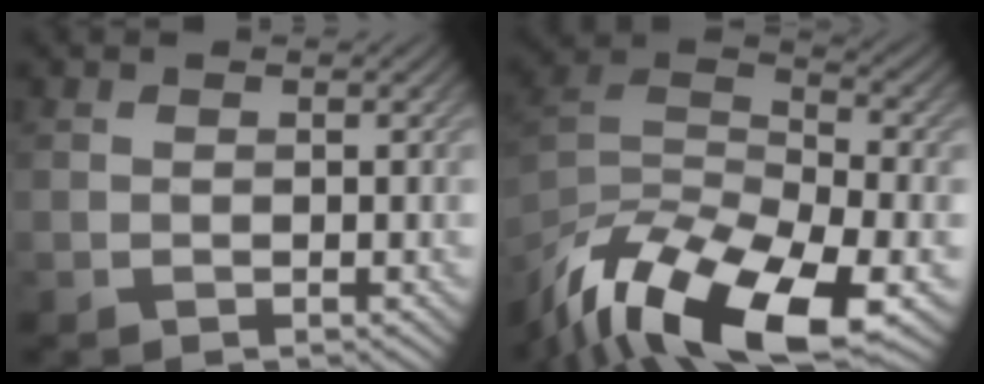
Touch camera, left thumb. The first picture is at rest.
{"total": 16.6, "force": [-10.9, 6.3, 10.9], "torque": [-0.261, -0.022, -0.196]}